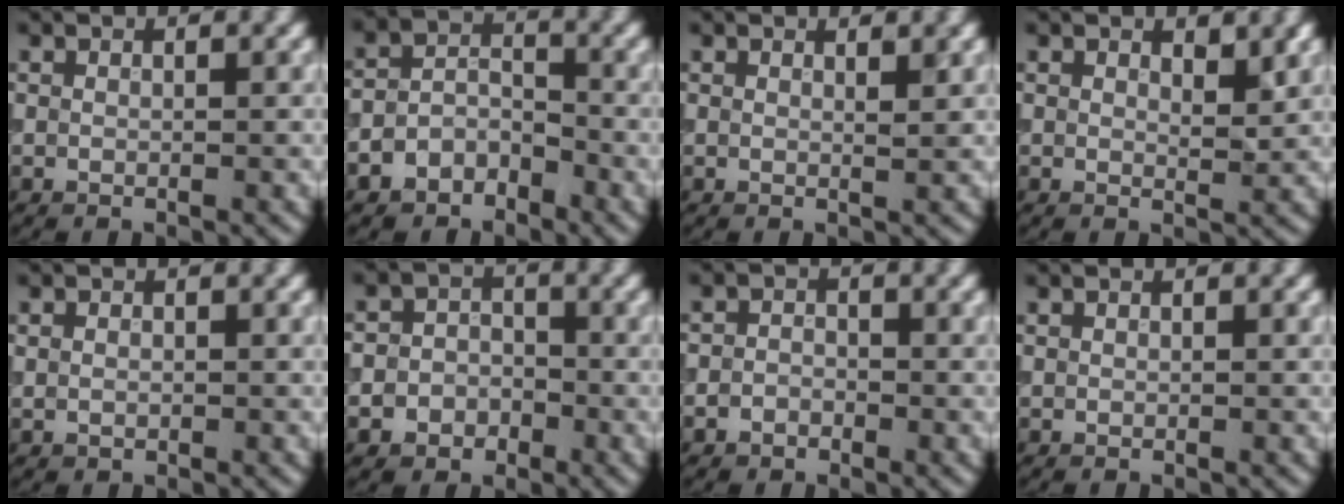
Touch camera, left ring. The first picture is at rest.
{"total": 3.3, "force": [-2.2, 2.3, 0.9], "torque": [-0.012, 0.003, -0.046]}
{"total": 1.3, "force": [0.8, 0.3, 0.9], "torque": [-0.006, 0.002, 0.007]}
{"total": 1.5, "force": [1.1, 0.5, 1.0], "torque": [-0.011, -0.006, 0.019]}
{"total": 0.9, "force": [0.1, 0.8, 0.5], "torque": [-0.009, -0.003, 0.002]}
{"total": 4.3, "force": [-1.8, 3.8, 0.9], "torque": [0.017, 0.001, -0.050]}
{"total": 1.6, "force": [-0.8, 1.3, 0.4], "torque": [0.013, 0.004, -0.022]}
{"total": 0.0}